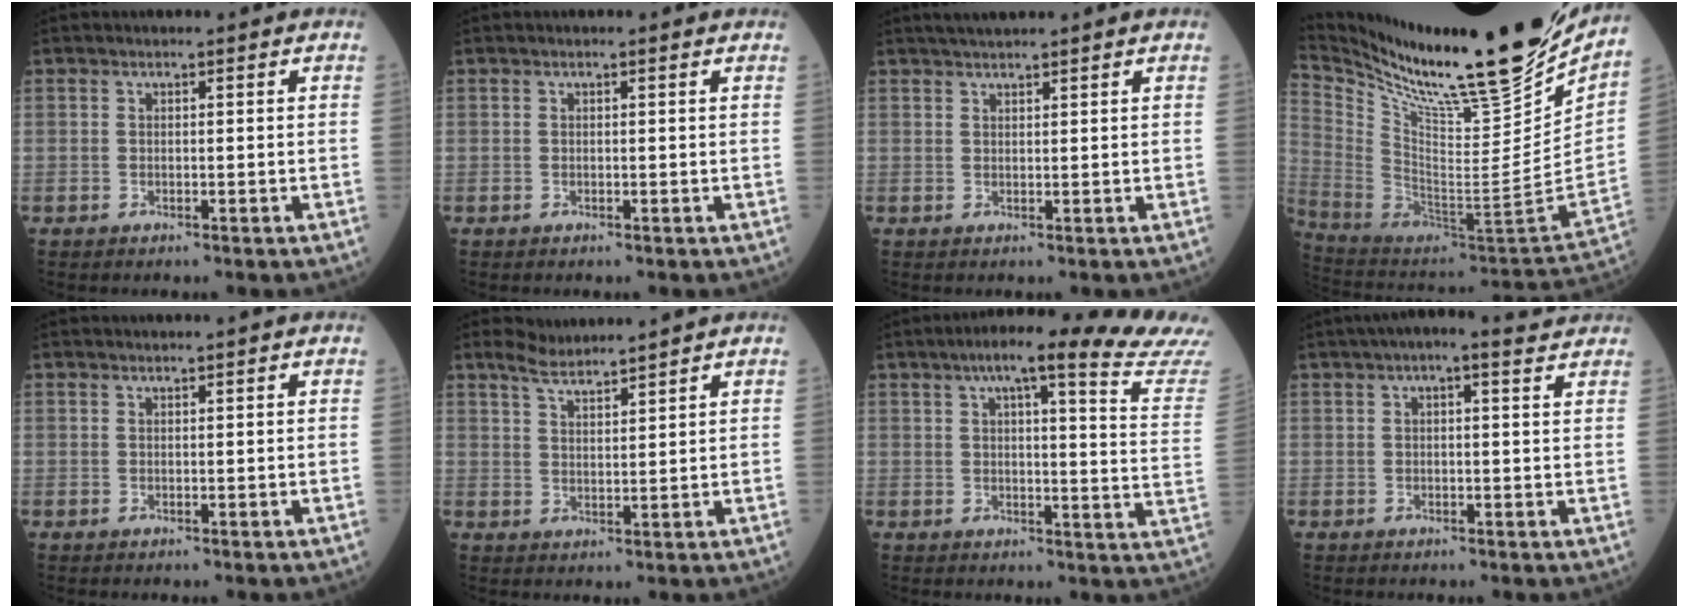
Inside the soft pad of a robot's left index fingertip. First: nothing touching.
{"total": 0.7, "force": [0.6, 0.2, 0.4], "torque": [-0.011, 0.007, 0.007]}
{"total": 4.0, "force": [3.5, 0.1, 1.8], "torque": [-0.029, 0.028, 0.060]}
{"total": 28.3, "force": [22.9, 2.2, 16.6], "torque": [-0.289, -0.071, 0.373]}
{"total": 1.2, "force": [1.1, 0.0, 0.5], "torque": [-0.005, 0.012, 0.019]}
{"total": 4.2, "force": [4.0, 0.2, 1.3], "torque": [-0.035, 0.013, 0.081]}
{"total": 19.6, "force": [17.5, -1.1, 8.9], "torque": [-0.116, -0.066, 0.195]}
{"total": 8.0, "force": [6.3, 1.7, 4.6], "torque": [-0.076, 0.032, 0.077]}